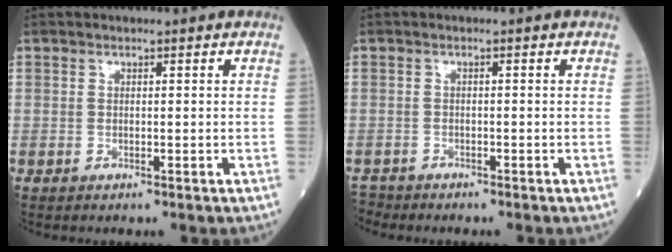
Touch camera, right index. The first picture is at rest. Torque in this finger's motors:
{"motor_torque": [0.13, -0.03, -0.24, -0.06]}